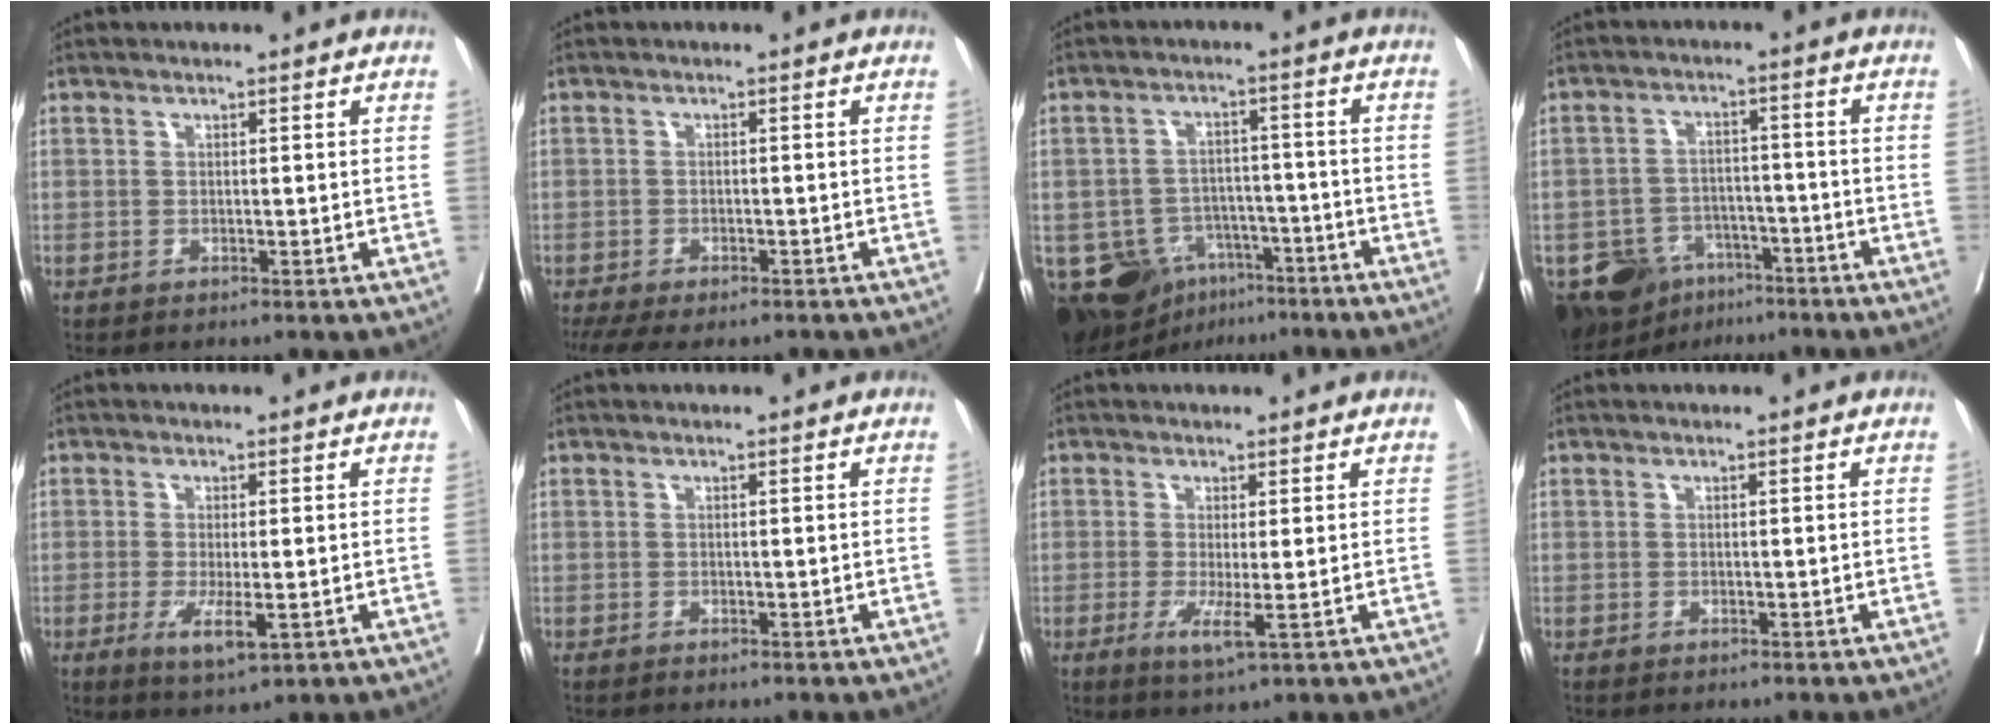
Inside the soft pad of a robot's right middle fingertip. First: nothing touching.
{"total": 9.7, "force": [-7.5, 3.7, 5.0], "torque": [-0.093, -0.007, -0.107]}
{"total": 11.5, "force": [-6.6, 8.1, 4.9], "torque": [-0.083, 0.015, -0.097]}
{"total": 11.5, "force": [-7.4, 7.4, 4.8], "torque": [-0.084, 0.011, -0.113]}
{"total": 4.8, "force": [-1.5, 0.9, 4.4], "torque": [-0.078, -0.011, -0.019]}
{"total": 0.0}
{"total": 3.7, "force": [-0.9, 0.1, 3.6], "torque": [-0.063, -0.012, -0.010]}
{"total": 0.0}